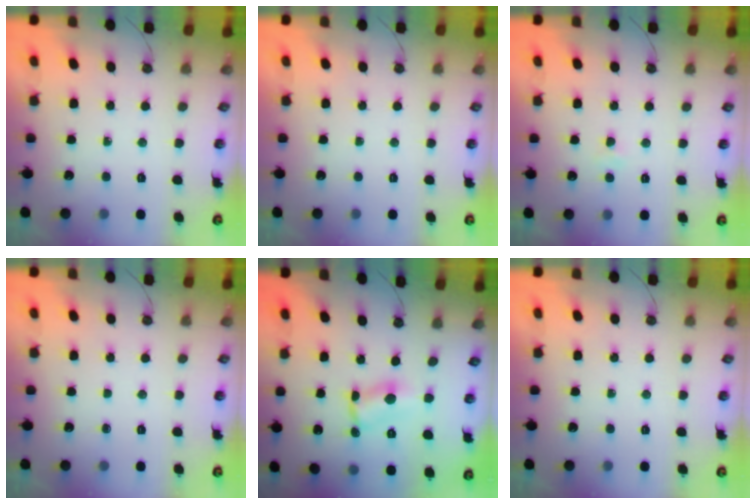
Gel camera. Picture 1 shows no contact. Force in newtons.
{"total": 0.0}
{"total": 2.4, "press": 2.3, "slide": 0.6}
{"total": 0.0}
{"total": 2.0, "press": 2.0, "slide": 0.1}
{"total": 0.0}